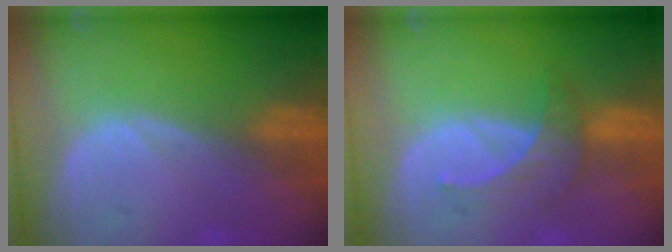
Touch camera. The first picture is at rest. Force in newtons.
{"total": 4.0, "press": 4.0, "slide": 0.5}